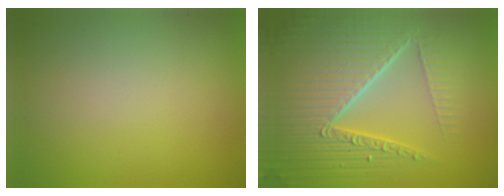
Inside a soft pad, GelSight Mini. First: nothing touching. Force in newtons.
{"total": 10.0, "press": 6.5, "slide": 7.6}